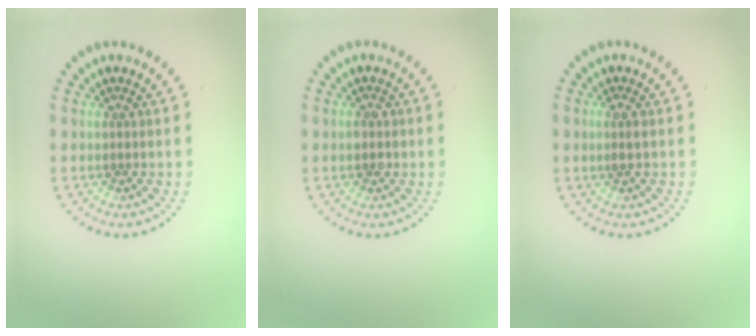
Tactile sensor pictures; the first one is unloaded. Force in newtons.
{"total": 1.3, "press": 1.3, "slide": 0.1}
{"total": 1.1, "press": 1.0, "slide": 0.4}